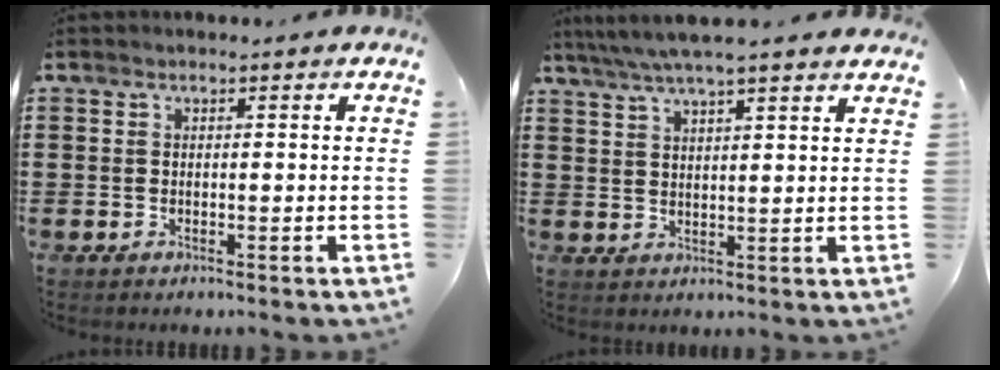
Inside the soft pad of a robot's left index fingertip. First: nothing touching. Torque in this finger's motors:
{"motor_torque": [1.10, -1.04, 0.63, 0.18]}